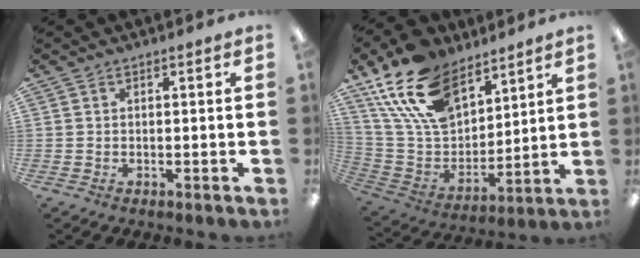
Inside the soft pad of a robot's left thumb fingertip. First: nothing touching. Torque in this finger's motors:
{"motor_torque": [1.19, 1.19, 1.38, -1.38, 0.39]}